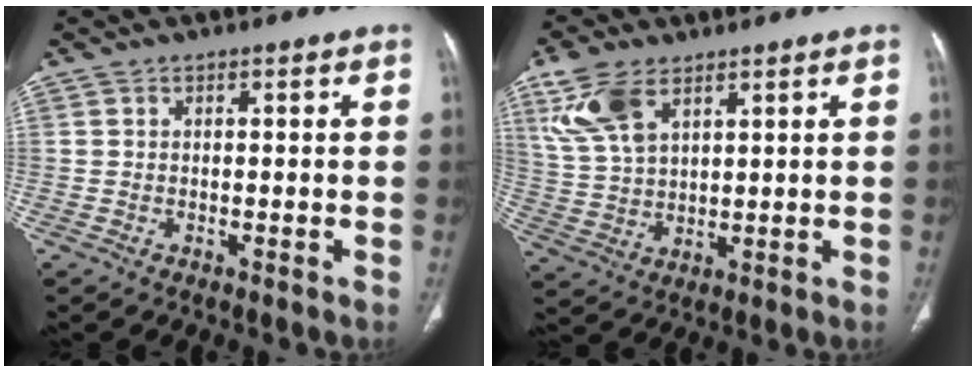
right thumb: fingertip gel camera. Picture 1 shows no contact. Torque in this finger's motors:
{"motor_torque": [-0.03, 0.57, 1.13, 1.02, 0.11]}